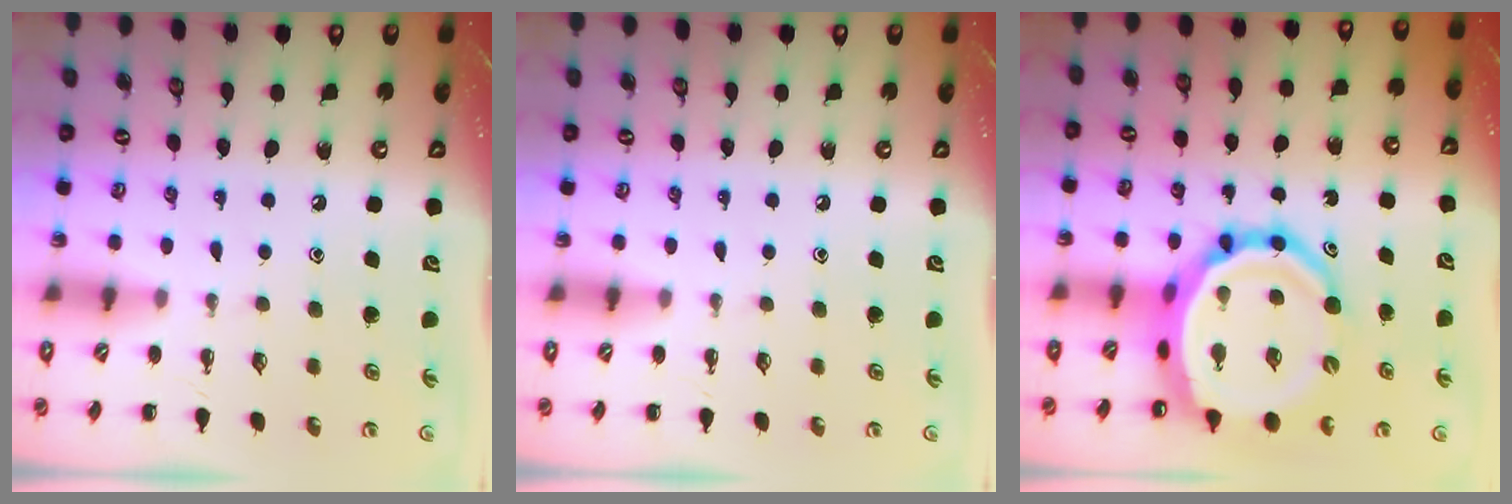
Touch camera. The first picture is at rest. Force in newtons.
{"total": 0.0}
{"total": 19.6, "press": 19.0, "slide": 5.0}